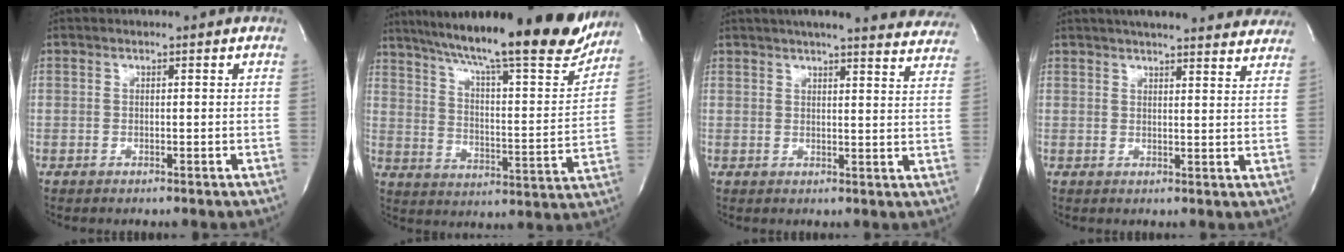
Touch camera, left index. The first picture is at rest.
{"total": 25.7, "force": [21.8, 3.3, 13.2], "torque": [-0.211, -0.034, 0.298]}
{"total": 23.2, "force": [21.2, 2.9, 8.9], "torque": [-0.129, -0.038, 0.241]}
{"total": 22.9, "force": [20.8, 3.3, 9.0], "torque": [-0.133, -0.007, 0.248]}